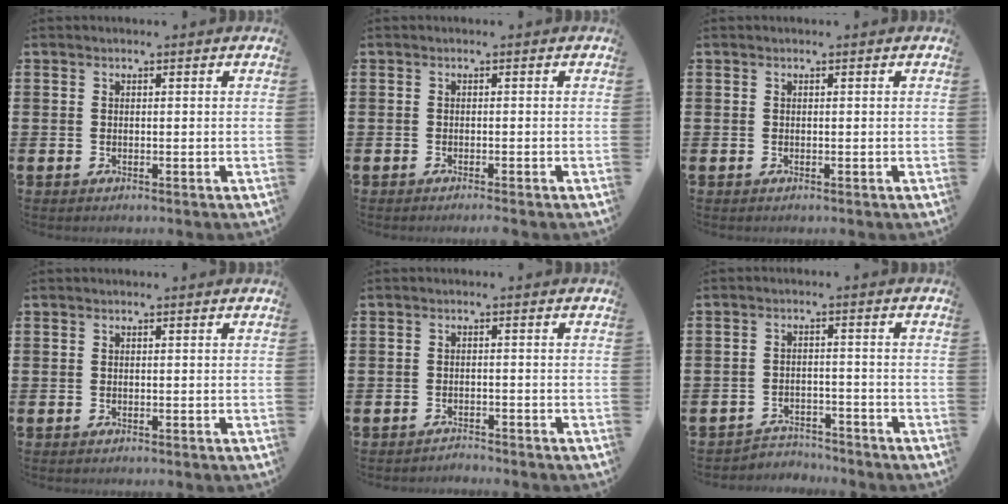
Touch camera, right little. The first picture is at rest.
{"total": 0.6, "force": [-0.5, -0.1, 0.3], "torque": [-0.005, -0.003, -0.009]}
{"total": 0.0}
{"total": 0.0}
{"total": 1.4, "force": [-1.4, -0.1, -0.2], "torque": [0.000, 0.005, -0.030]}
{"total": 2.9, "force": [-2.9, 0.5, -0.1], "torque": [-0.006, 0.002, -0.063]}